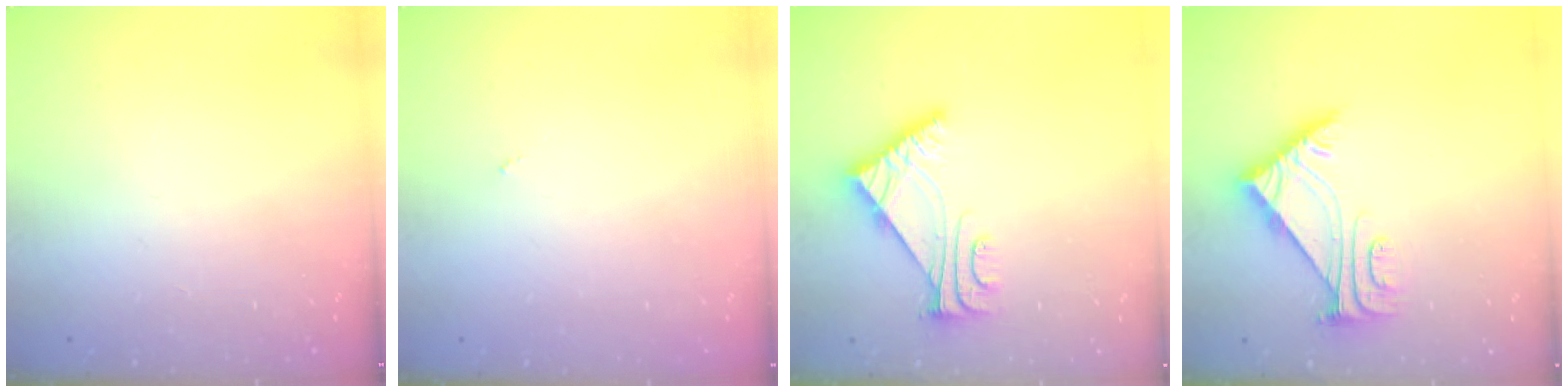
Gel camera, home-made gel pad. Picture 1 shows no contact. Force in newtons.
{"total": 0.0}
{"total": 6.6, "press": 6.6, "slide": 1.0}
{"total": 7.6, "press": 7.6, "slide": 0.7}